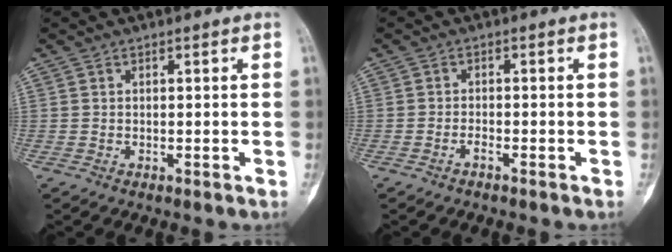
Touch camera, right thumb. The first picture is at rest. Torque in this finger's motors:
{"motor_torque": [-0.22, -0.16, -0.10, 0.02, -0.09]}